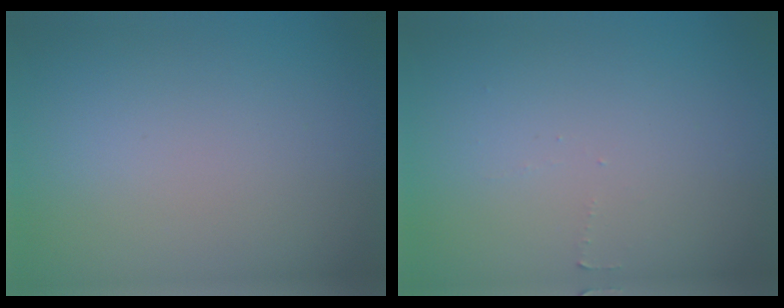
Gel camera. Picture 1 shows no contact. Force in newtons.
{"total": 0.5, "press": 0.5, "slide": 0.1}